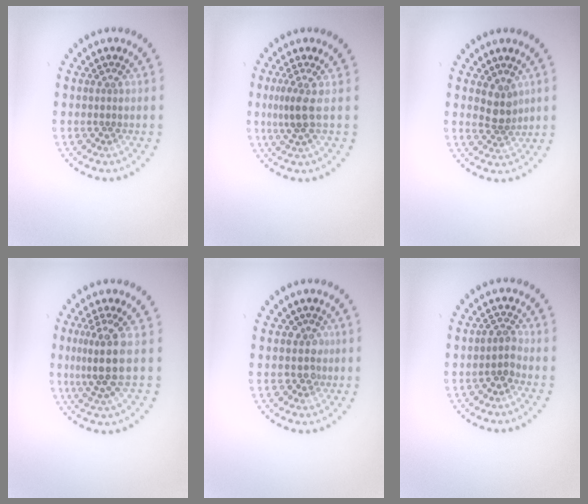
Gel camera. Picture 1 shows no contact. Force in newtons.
{"total": 2.3, "press": 1.6, "slide": 1.6}
{"total": 2.2, "press": 1.7, "slide": 1.3}
{"total": 3.7, "press": 3.1, "slide": 2.0}
{"total": 1.8, "press": 1.5, "slide": 1.0}
{"total": 1.7, "press": 1.4, "slide": 0.9}